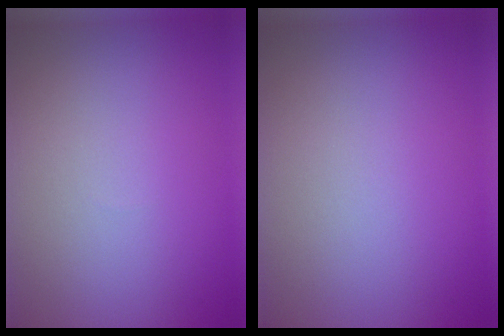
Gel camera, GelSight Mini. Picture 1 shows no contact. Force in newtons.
{"total": 0.0}